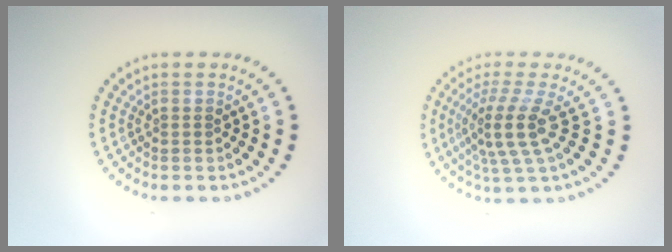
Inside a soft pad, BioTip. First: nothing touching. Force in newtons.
{"total": 4.0, "press": 2.8, "slide": 2.8}